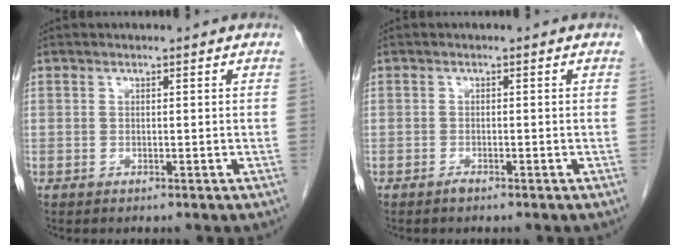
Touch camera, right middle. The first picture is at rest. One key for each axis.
{"total": 0.8, "fx": -0.7, "fy": 0.1, "fz": 0.4, "tx": -0.007, "ty": 0.001, "tz": -0.010}